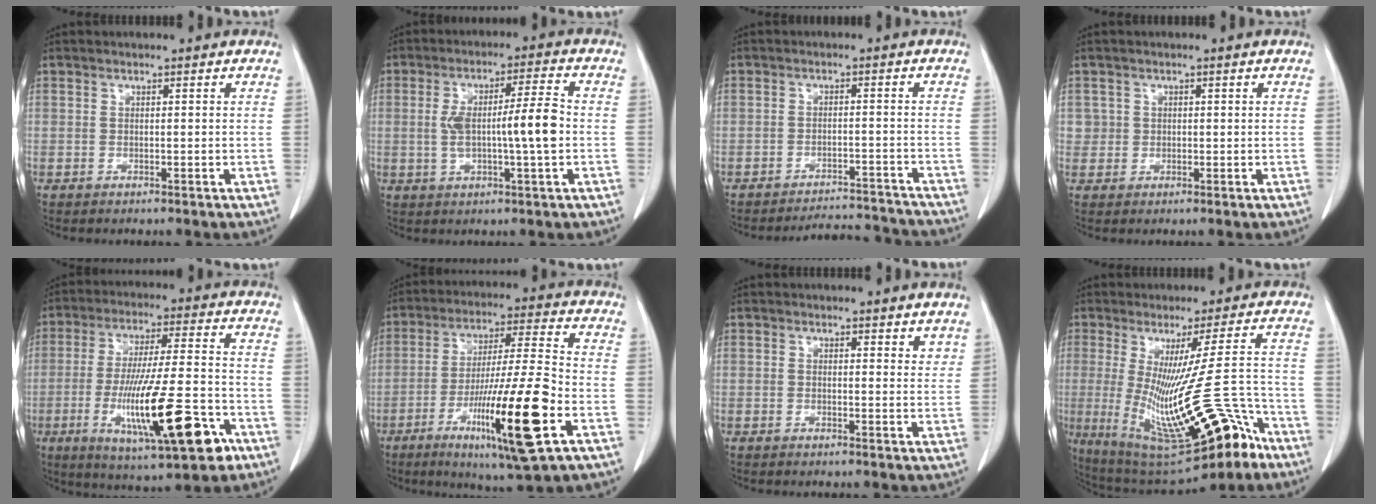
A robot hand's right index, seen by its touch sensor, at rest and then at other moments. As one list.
[{"total": 9.4, "force": [-0.6, 0.7, 9.3], "torque": [-0.165, 0.013, -0.012]}, {"total": 7.7, "force": [-7.6, 0.9, -0.9], "torque": [0.020, 0.019, -0.101]}, {"total": 2.0, "force": [0.4, 2.0, -0.1], "torque": [0.017, 0.003, 0.002]}, {"total": 18.7, "force": [-7.1, 2.6, 17.1], "torque": [-0.299, -0.023, -0.107]}, {"total": 18.1, "force": [-6.5, 0.3, 16.9], "torque": [-0.300, -0.027, -0.109]}, {"total": 2.7, "force": [2.4, 0.9, 0.9], "torque": [0.000, -0.011, 0.022]}, {"total": 20.1, "force": [-8.3, 3.7, 17.9], "torque": [-0.291, -0.030, -0.115]}]